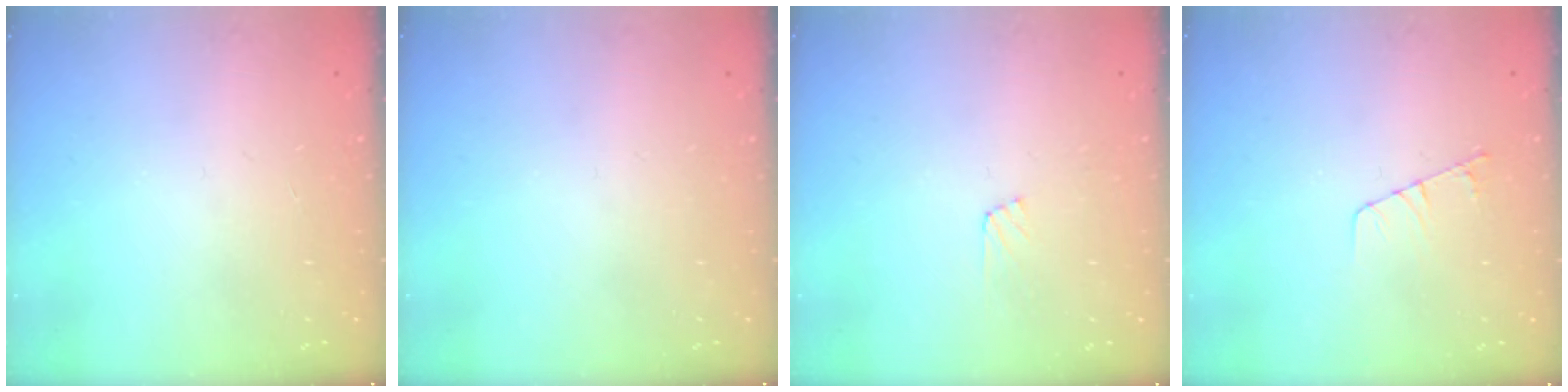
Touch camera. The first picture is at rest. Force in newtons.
{"total": 0.0}
{"total": 7.1, "press": 7.0, "slide": 0.5}
{"total": 4.2, "press": 4.2, "slide": 0.5}